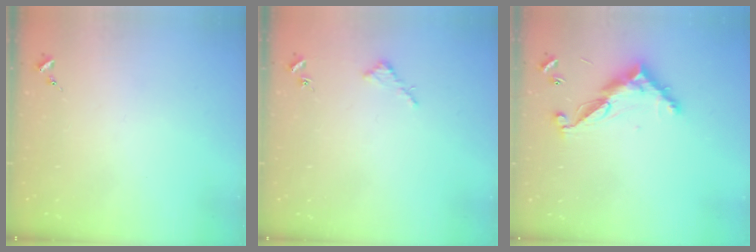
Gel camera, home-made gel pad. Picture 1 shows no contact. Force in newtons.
{"total": 2.6, "press": 2.6, "slide": 0.2}
{"total": 11.5, "press": 11.5, "slide": 0.4}